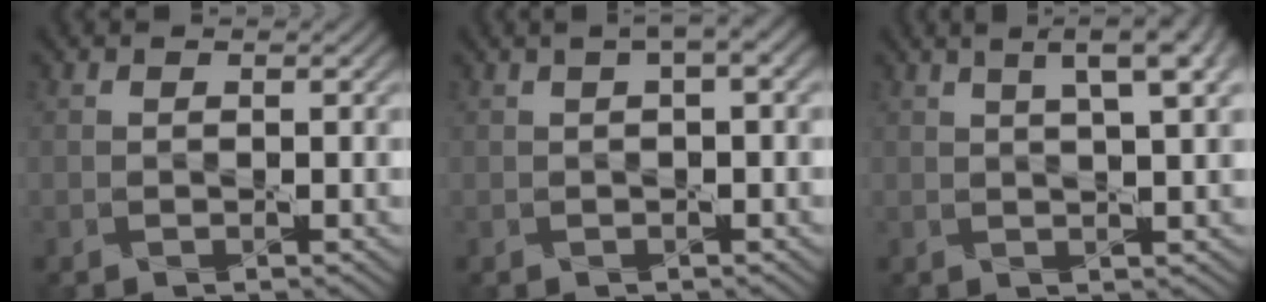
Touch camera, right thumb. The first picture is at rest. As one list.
[{"total": 2.4, "force": [0.8, 0.5, 2.3], "torque": [-0.035, 0.010, 0.012]}, {"total": 7.5, "force": [3.5, 1.9, 6.4], "torque": [-0.077, 0.022, 0.039]}]